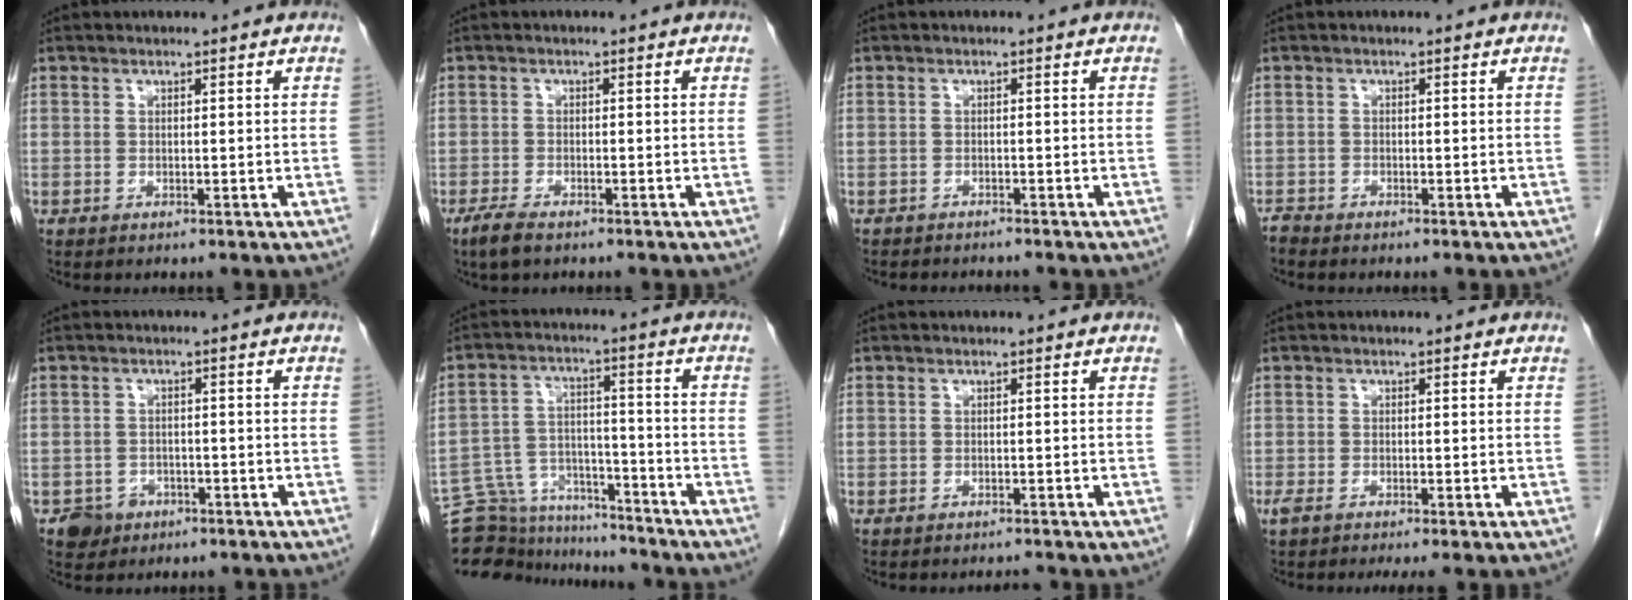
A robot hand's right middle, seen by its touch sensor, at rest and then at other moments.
{"total": 3.0, "force": [-2.2, 0.8, 1.9], "torque": [-0.047, -0.007, -0.039]}
{"total": 3.1, "force": [-3.0, 0.7, 0.7], "torque": [-0.009, -0.004, -0.039]}
{"total": 1.2, "force": [-1.2, 0.2, 0.0], "torque": [-0.004, -0.002, -0.022]}
{"total": 3.6, "force": [-2.2, 2.8, 0.4], "torque": [-0.004, 0.011, -0.029]}
{"total": 14.0, "force": [-13.2, 3.9, 2.1], "torque": [-0.041, 0.040, -0.208]}
{"total": 1.2, "force": [-1.2, 0.0, 0.2], "torque": [-0.003, -0.004, -0.014]}
{"total": 5.0, "force": [-4.0, 0.7, 2.9], "torque": [-0.043, -0.006, -0.062]}